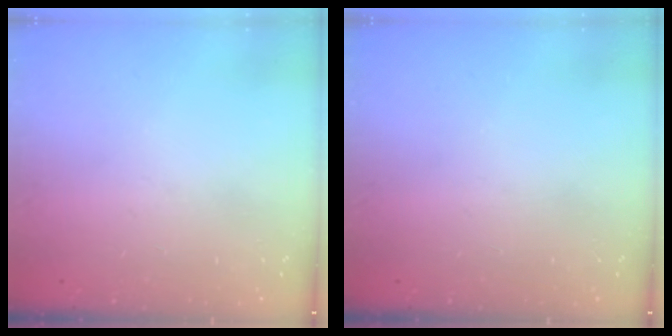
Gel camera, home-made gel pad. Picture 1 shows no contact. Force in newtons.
{"total": 0.0}